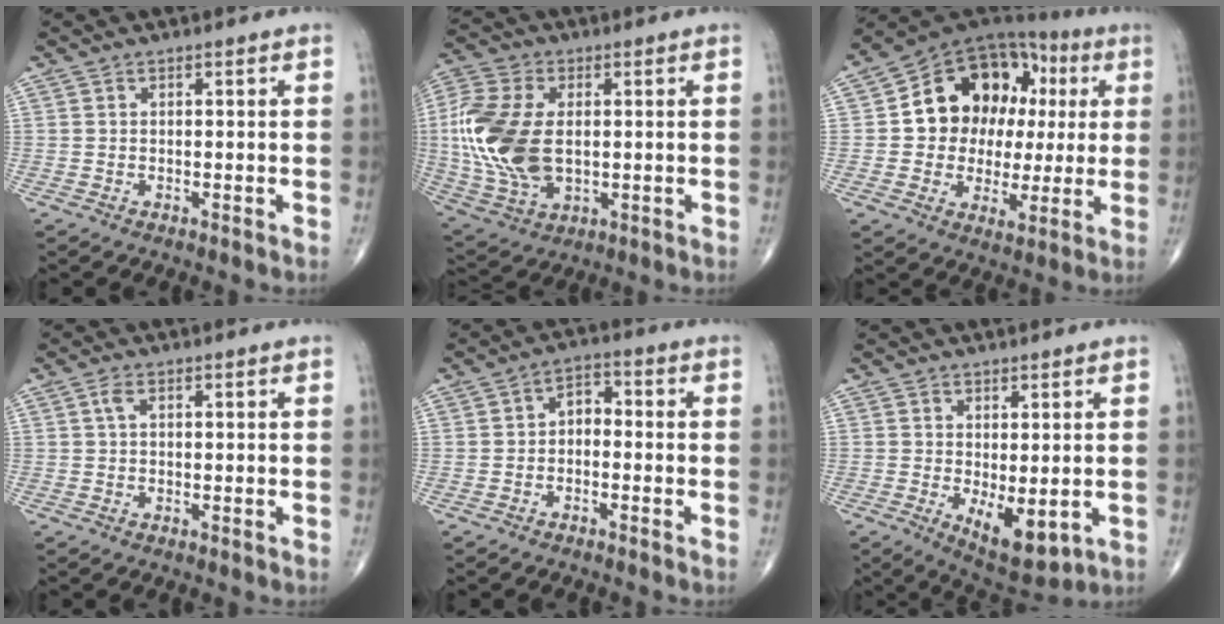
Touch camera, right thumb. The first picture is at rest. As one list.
[{"total": 18.0, "force": [0.4, 11.0, 14.2], "torque": [-0.318, -0.006, 0.014]}, {"total": 19.1, "force": [3.1, 14.7, 11.9], "torque": [-0.123, 0.032, 0.052]}, {"total": 1.7, "force": [0.6, 0.8, 1.3], "torque": [-0.032, 0.004, 0.011]}, {"total": 3.9, "force": [-0.9, 2.6, 2.7], "torque": [-0.029, 0.025, -0.029]}, {"total": 7.9, "force": [-1.3, 3.6, 6.9], "torque": [-0.091, -0.019, -0.006]}]